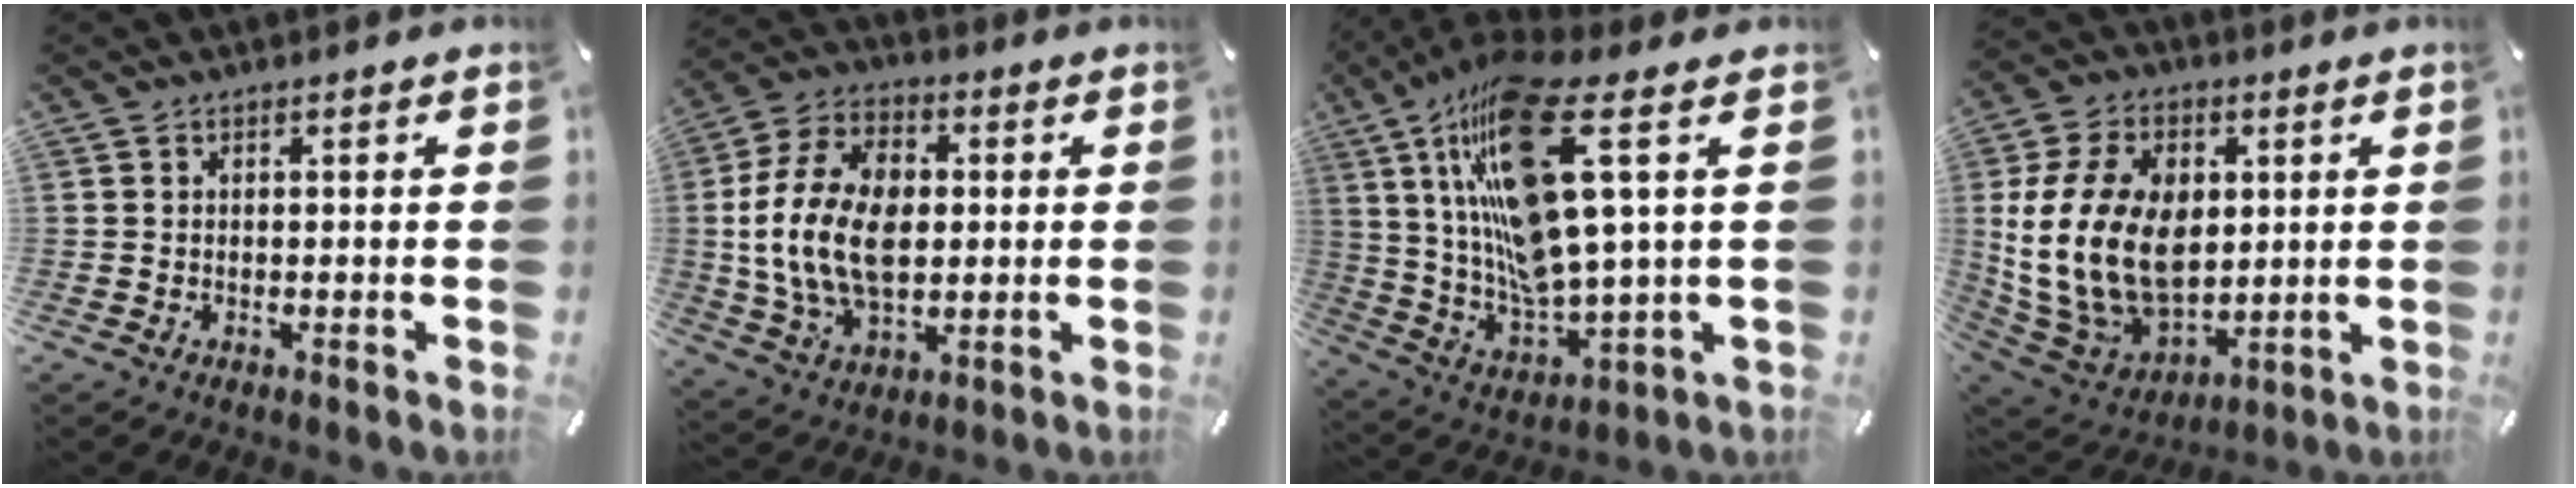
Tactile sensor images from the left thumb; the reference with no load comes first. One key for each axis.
{"total": 17.5, "fx": 0.0, "fy": 12.2, "fz": 12.5, "tx": -0.274, "ty": 0.010, "tz": 0.000}
{"total": 21.3, "fx": 8.3, "fy": 5.4, "fz": 18.8, "tx": -0.396, "ty": -0.050, "tz": 0.126}
{"total": 21.1, "fx": 1.6, "fy": 15.2, "fz": 14.5, "tx": -0.305, "ty": -0.003, "tz": 0.033}